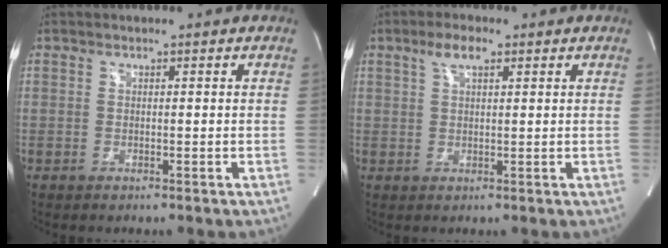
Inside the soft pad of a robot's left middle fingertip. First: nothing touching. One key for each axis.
{"total": 3.4, "fx": 1.9, "fy": 1.1, "fz": 2.6, "tx": -0.057, "ty": 0.012, "tz": 0.039}